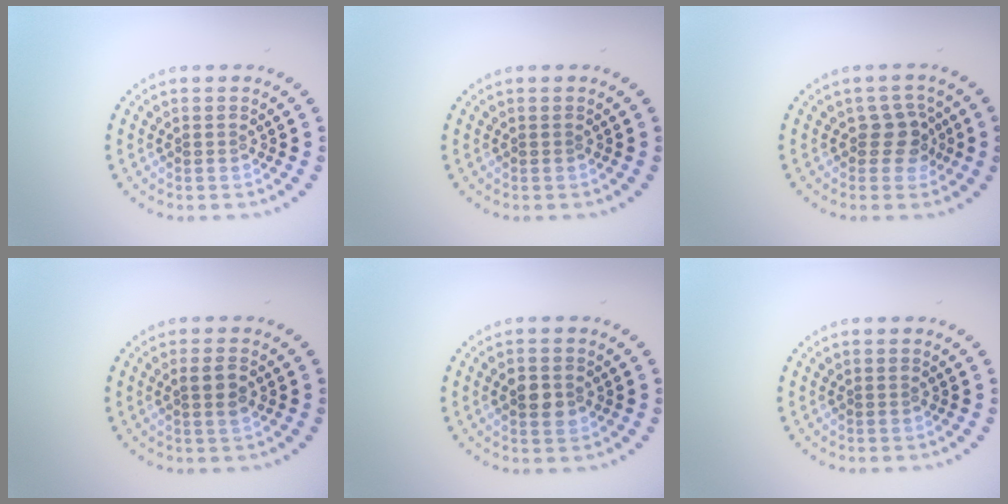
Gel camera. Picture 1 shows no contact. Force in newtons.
{"total": 0.0}
{"total": 2.4, "press": 2.1, "slide": 1.2}
{"total": 1.8, "press": 1.7, "slide": 0.5}
{"total": 2.6, "press": 2.6, "slide": 0.1}
{"total": 0.0}